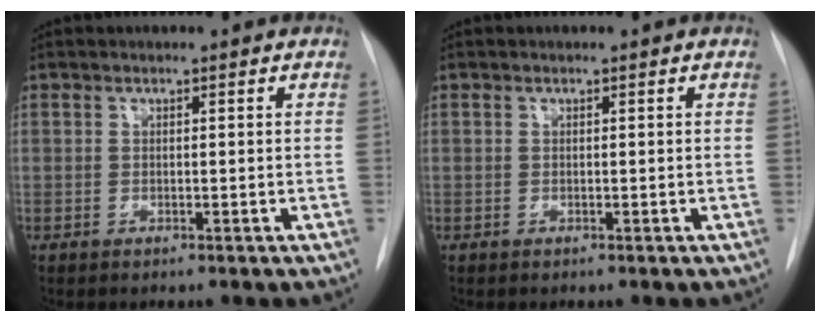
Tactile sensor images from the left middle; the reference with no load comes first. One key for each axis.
{"total": 0.0}